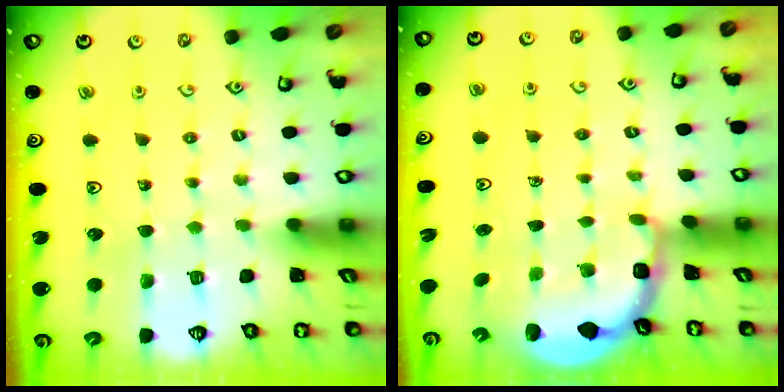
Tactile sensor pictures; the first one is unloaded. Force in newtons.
{"total": 2.7, "press": 2.1, "slide": 1.7}